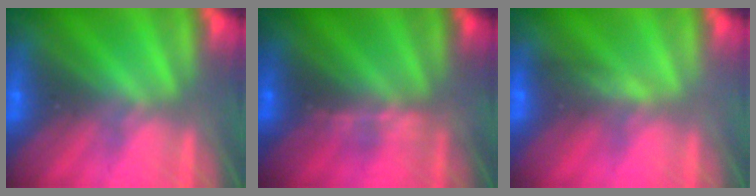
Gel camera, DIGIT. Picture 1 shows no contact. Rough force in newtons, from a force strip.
{"total": 2.9}
{"total": 4.7}